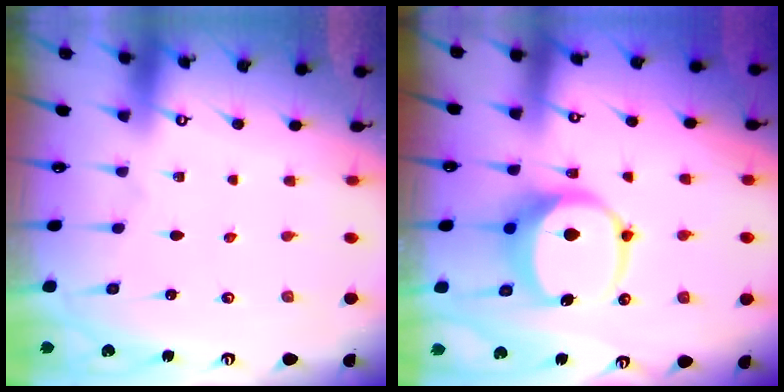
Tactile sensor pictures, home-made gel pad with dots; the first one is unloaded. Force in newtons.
{"total": 10.2, "press": 10.1, "slide": 1.5}